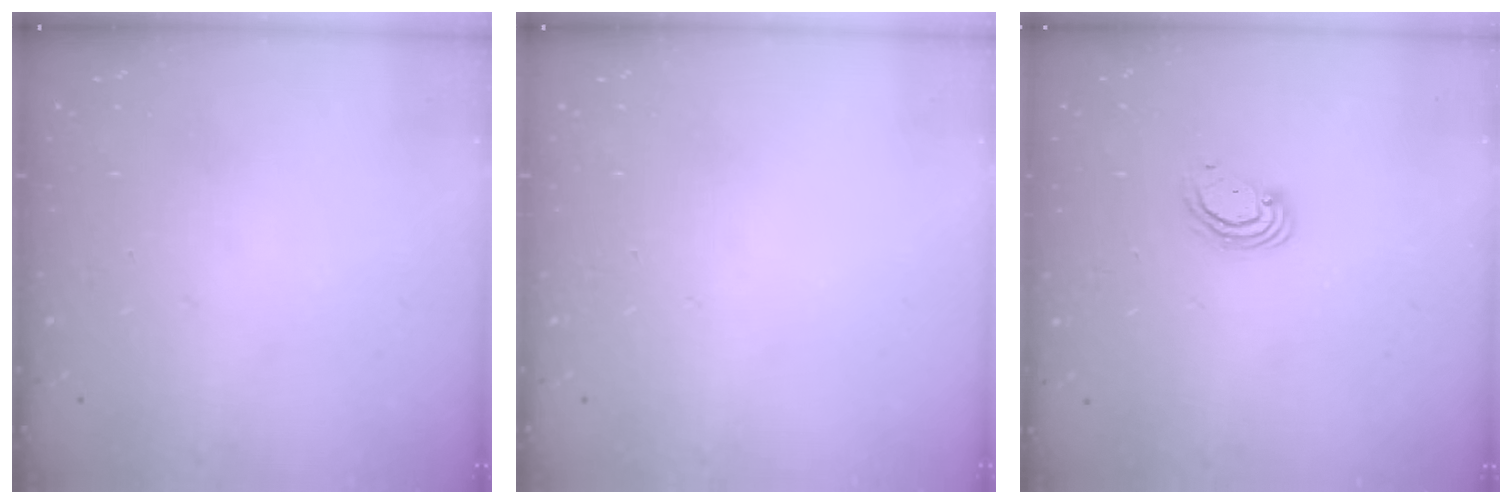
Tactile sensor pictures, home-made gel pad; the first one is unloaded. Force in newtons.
{"total": 0.0}
{"total": 4.4, "press": 4.4, "slide": 0.5}